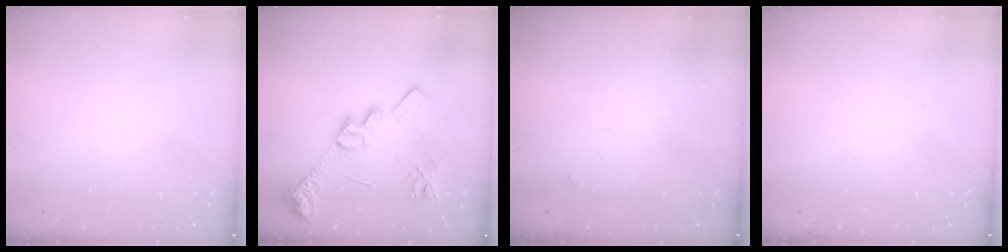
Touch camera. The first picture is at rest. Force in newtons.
{"total": 17.7, "press": 17.6, "slide": 1.0}
{"total": 2.1, "press": 2.0, "slide": 0.4}
{"total": 0.0}